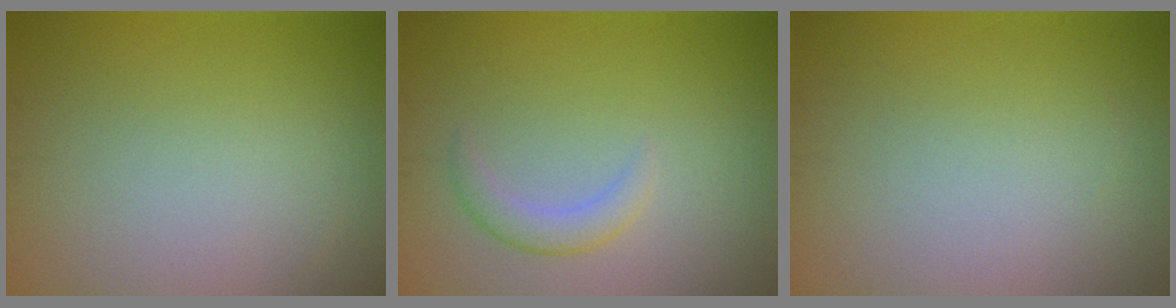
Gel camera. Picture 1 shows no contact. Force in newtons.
{"total": 1.7, "press": 1.7, "slide": 0.1}
{"total": 0.0}